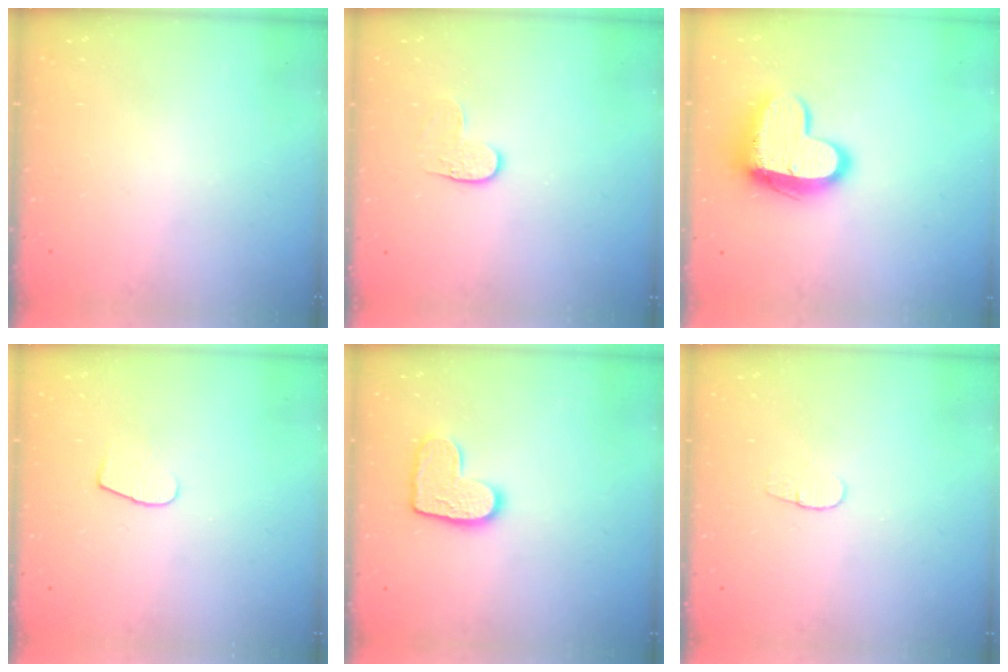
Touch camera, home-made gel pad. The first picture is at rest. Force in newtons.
{"total": 3.7, "press": 3.7, "slide": 0.2}
{"total": 13.5, "press": 13.5, "slide": 1.2}
{"total": 5.9, "press": 5.9, "slide": 0.6}
{"total": 10.7, "press": 10.7, "slide": 0.5}
{"total": 3.6, "press": 3.6, "slide": 0.4}